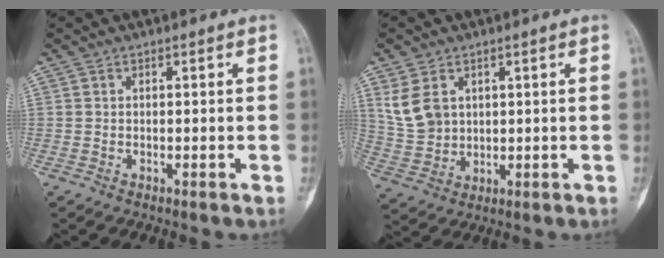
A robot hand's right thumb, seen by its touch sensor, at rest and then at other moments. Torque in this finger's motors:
{"motor_torque": [-0.06, 0.12, 0.13, -0.07, 0.03]}